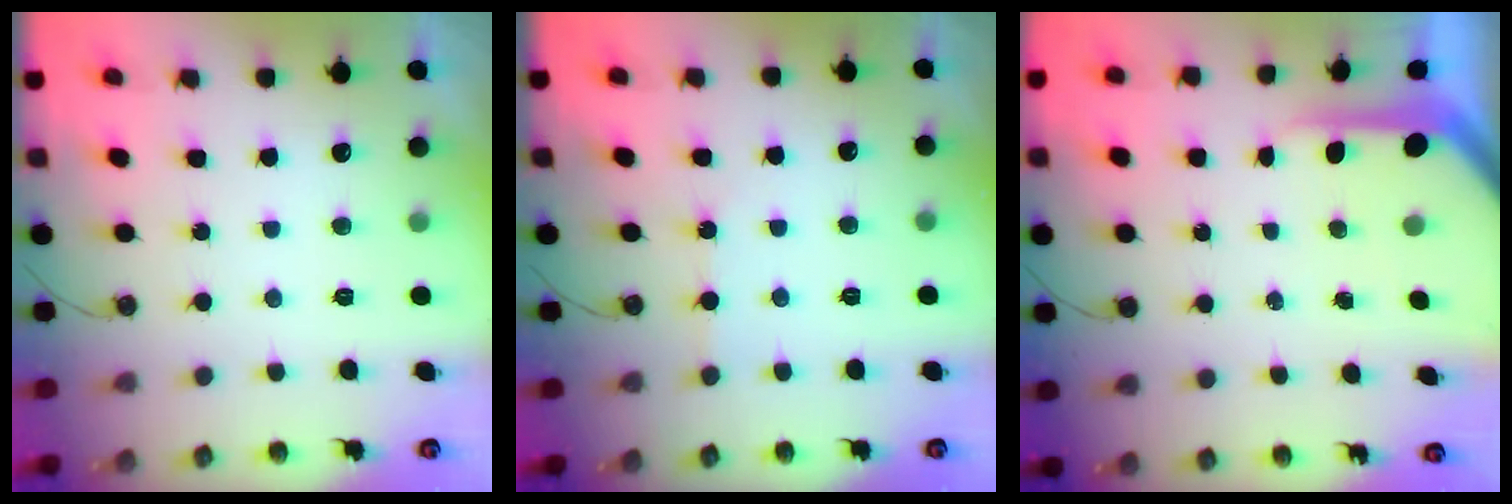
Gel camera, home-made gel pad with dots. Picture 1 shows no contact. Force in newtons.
{"total": 1.9, "press": 1.9, "slide": 0.4}
{"total": 7.2, "press": 7.2, "slide": 0.7}